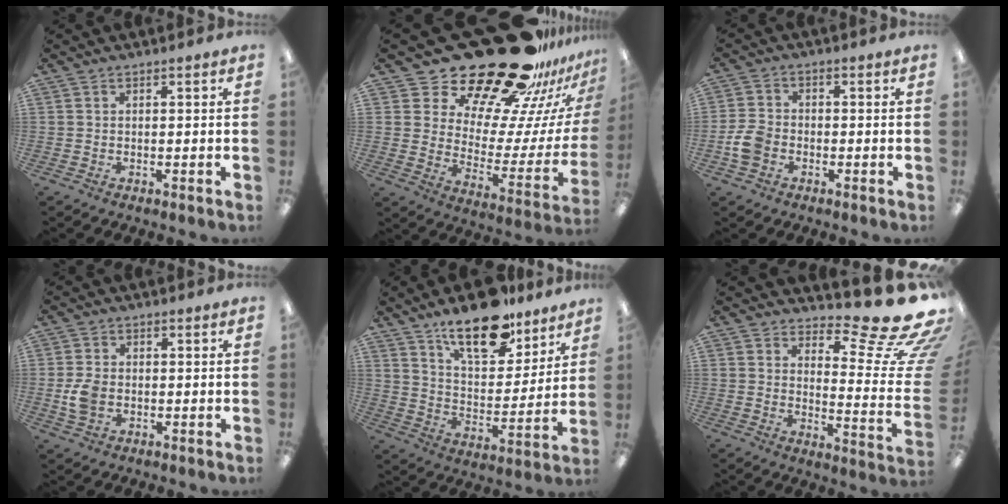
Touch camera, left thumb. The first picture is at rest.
{"total": 28.8, "force": [23.6, 10.2, 12.9], "torque": [-0.188, -0.175, 0.415]}
{"total": 5.9, "force": [-1.9, 4.5, 3.4], "torque": [-0.073, 0.011, -0.037]}
{"total": 5.3, "force": [-0.7, 3.9, 3.6], "torque": [-0.066, 0.000, -0.013]}
{"total": 7.6, "force": [5.6, 3.8, 3.4], "torque": [-0.025, -0.032, 0.094]}
{"total": 16.8, "force": [11.6, 4.1, 11.4], "torque": [-0.137, -0.108, 0.185]}